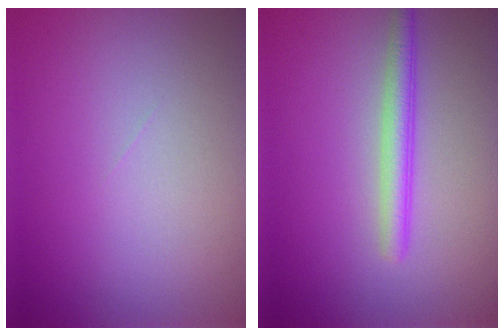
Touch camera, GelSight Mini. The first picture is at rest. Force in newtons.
{"total": 2.4, "press": 2.4, "slide": 0.1}